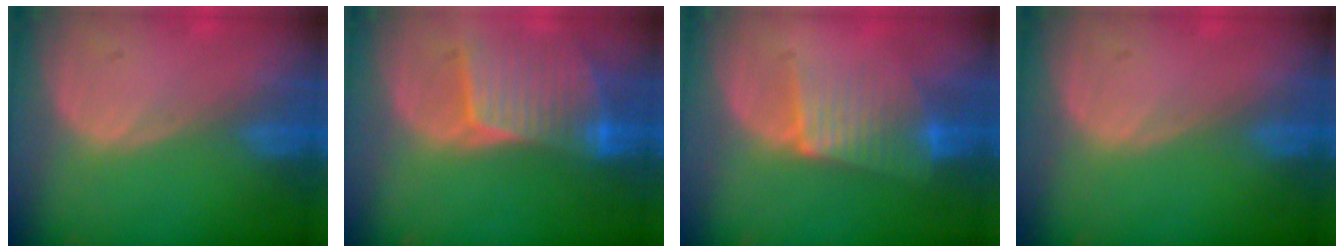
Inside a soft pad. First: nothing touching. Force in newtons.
{"total": 8.4, "press": 7.6, "slide": 3.4}
{"total": 6.6, "press": 6.2, "slide": 2.4}
{"total": 0.0}